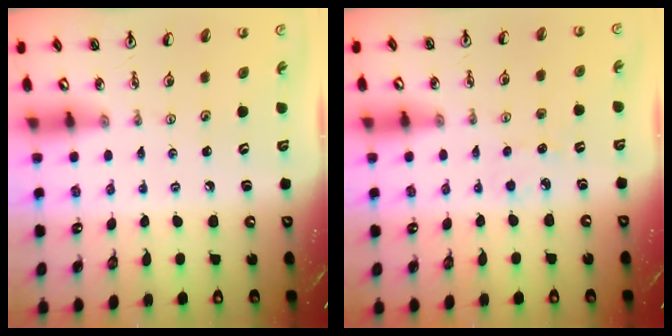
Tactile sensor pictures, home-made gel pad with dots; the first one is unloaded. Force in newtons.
{"total": 4.6, "press": 4.5, "slide": 0.7}